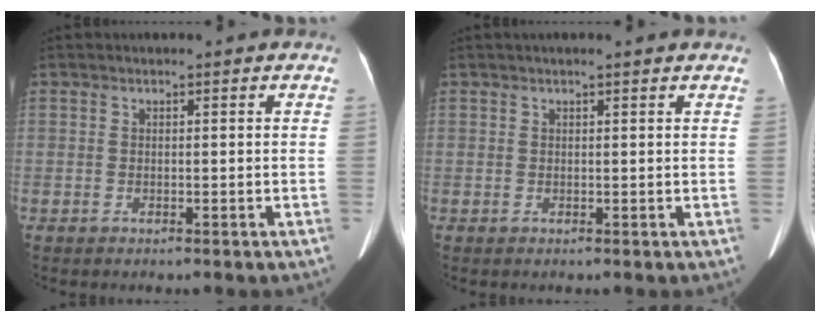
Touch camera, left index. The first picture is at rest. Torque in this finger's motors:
{"motor_torque": [-0.28, -0.23, -0.08, -0.01]}